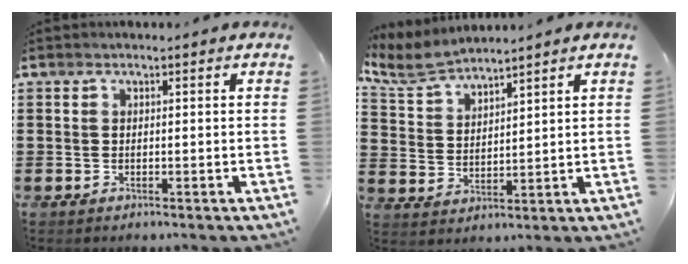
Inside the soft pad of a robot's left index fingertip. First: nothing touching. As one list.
[{"total": 5.6, "force": [5.2, 0.9, 1.7], "torque": [-0.055, -0.018, 0.095]}]